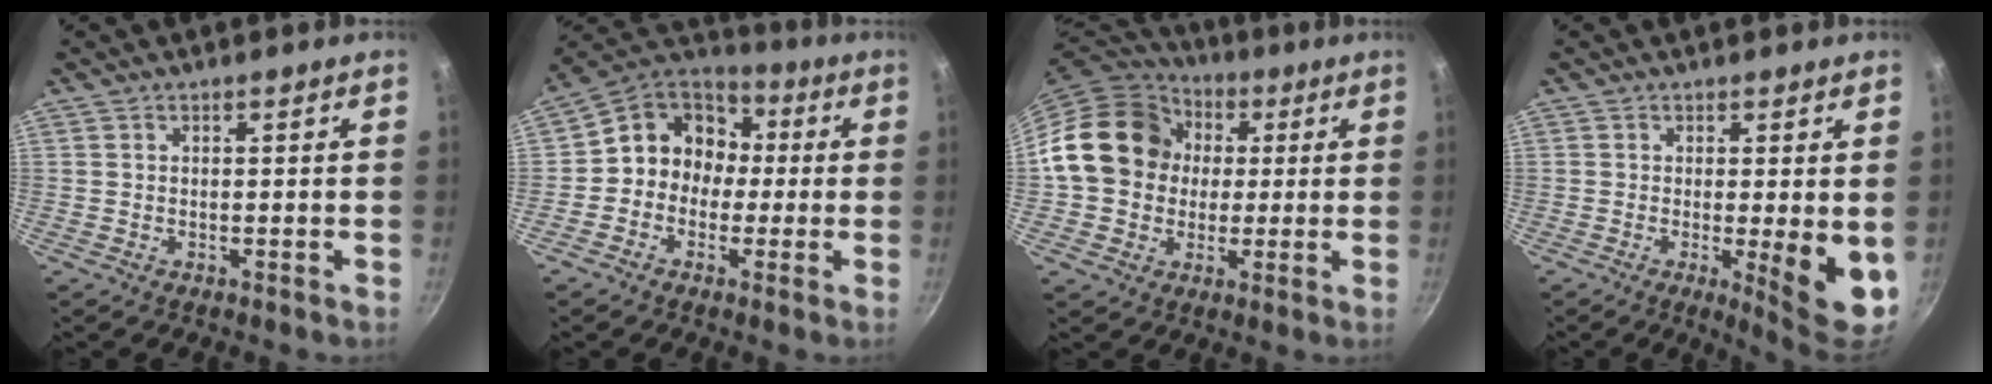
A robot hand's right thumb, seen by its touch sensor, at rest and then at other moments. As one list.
[{"total": 11.9, "force": [-0.3, 10.6, 5.3], "torque": [-0.037, 0.039, -0.029]}, {"total": 17.7, "force": [2.0, 15.0, 9.0], "torque": [-0.127, 0.032, 0.024]}, {"total": 8.2, "force": [-1.0, 1.7, 7.9], "torque": [-0.099, -0.017, -0.007]}]